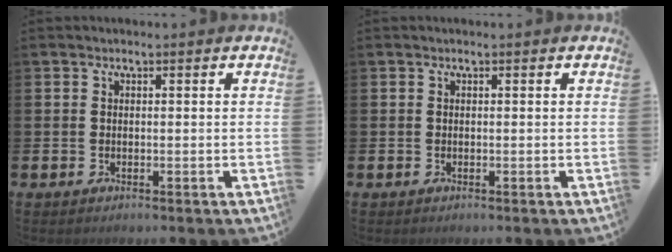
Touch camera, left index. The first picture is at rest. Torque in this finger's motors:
{"motor_torque": [-0.02, 0.02, 0.00, 0.00]}